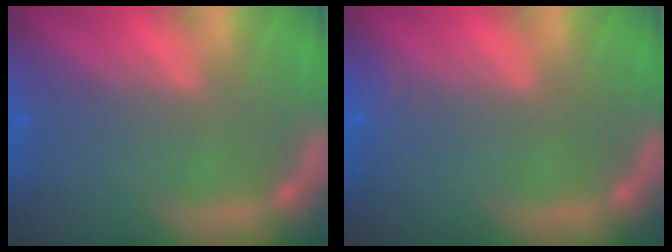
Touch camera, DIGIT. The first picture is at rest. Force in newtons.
{"total": 1.4}